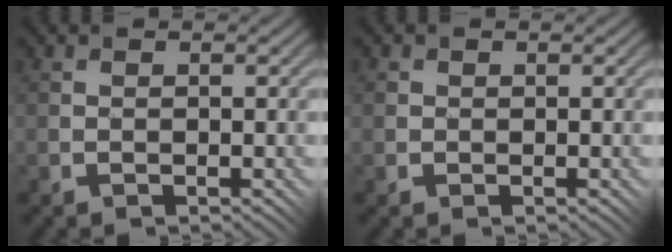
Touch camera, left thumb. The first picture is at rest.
{"total": 1.3, "force": [0.5, 1.3, 0.0], "torque": [-0.006, 0.003, 0.006]}